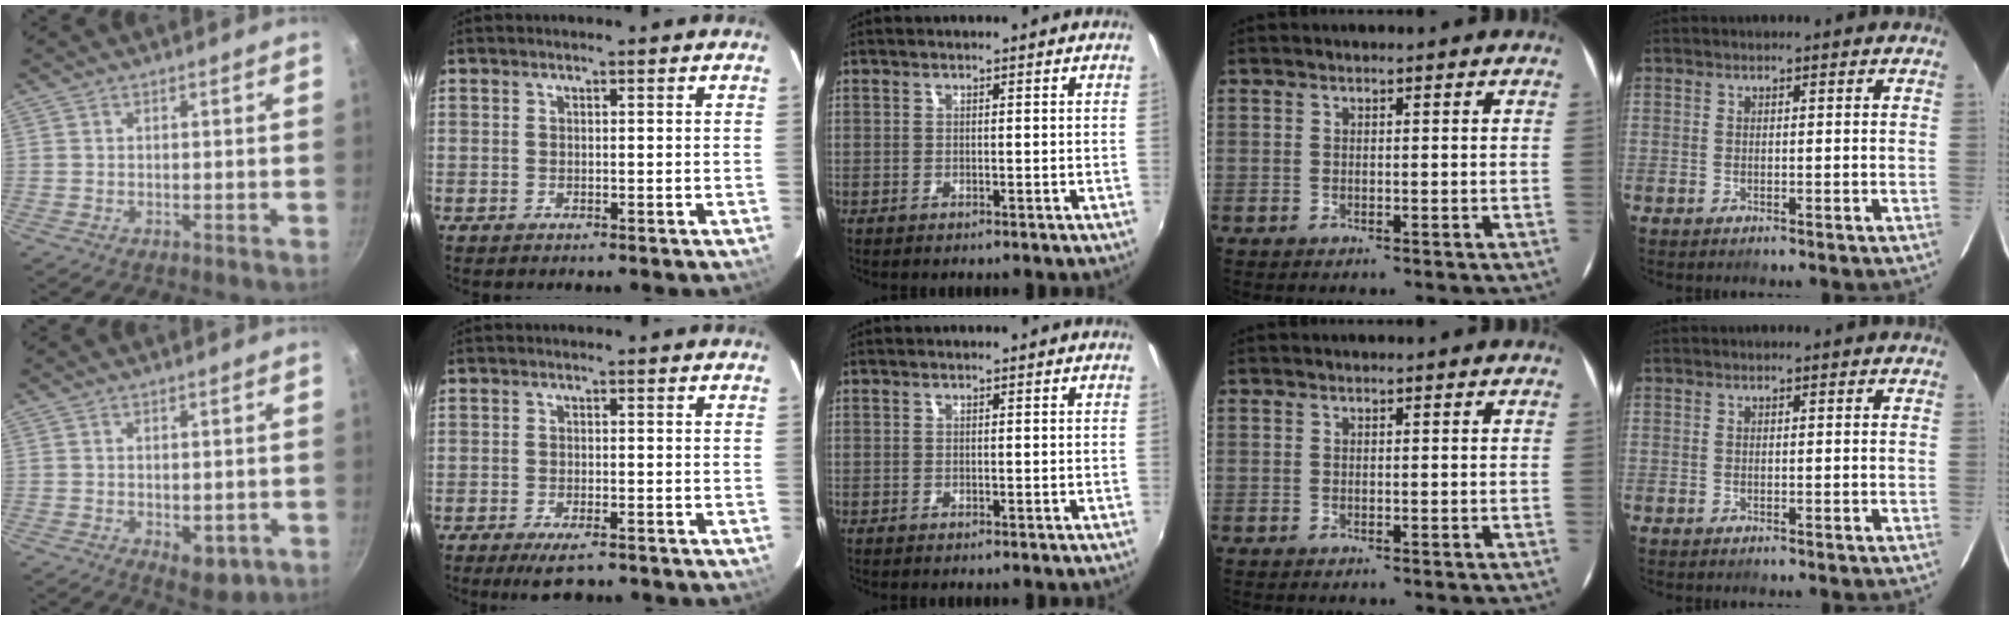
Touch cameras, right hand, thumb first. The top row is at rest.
{"thumb": {"total": 5.6, "force": [-1.5, 3.2, 4.4], "torque": [-0.046, -0.003, -0.012]}, "index": {"total": 4.8, "force": [-3.7, 1.2, 2.7], "torque": [-0.062, -0.010, -0.061]}}